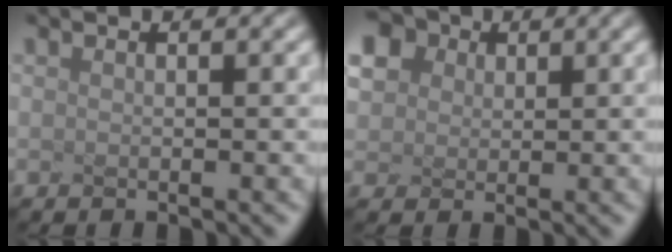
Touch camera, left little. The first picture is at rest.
{"total": 4.1, "force": [2.0, 3.3, 1.3], "torque": [-0.091, 0.015, 0.066]}